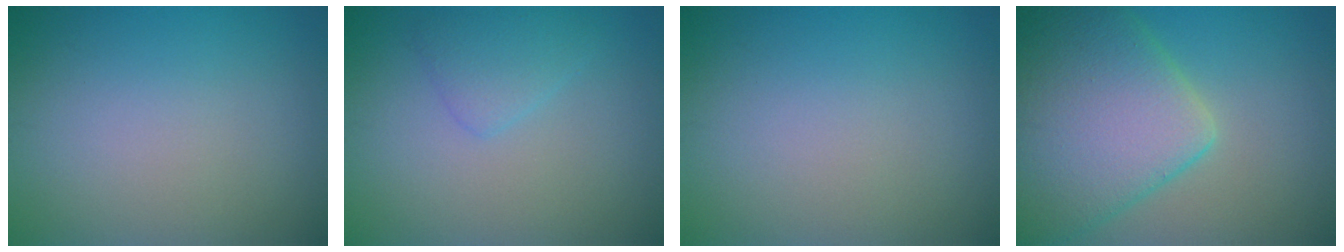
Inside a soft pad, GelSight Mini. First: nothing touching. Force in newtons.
{"total": 1.8, "press": 1.8, "slide": 0.2}
{"total": 0.0}
{"total": 10.6, "press": 10.6, "slide": 0.4}